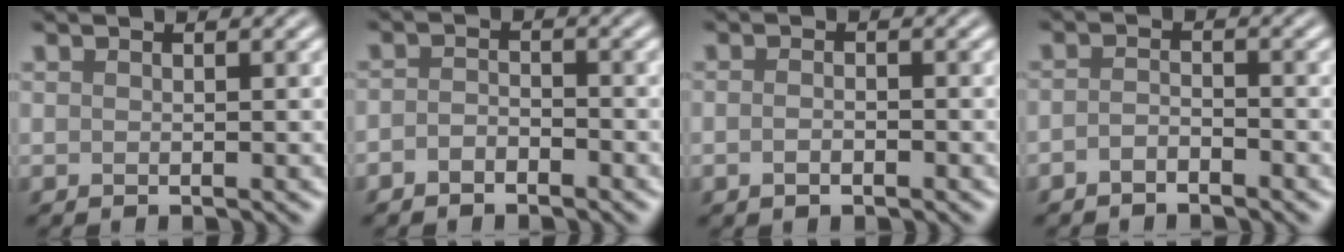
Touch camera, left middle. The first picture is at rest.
{"total": 1.6, "force": [-1.1, 0.8, 0.8], "torque": [-0.017, 0.002, -0.024]}
{"total": 1.3, "force": [-0.5, 0.6, 1.0], "torque": [-0.020, 0.000, -0.013]}
{"total": 1.4, "force": [-1.1, 0.5, 0.8], "torque": [-0.017, 0.003, -0.025]}